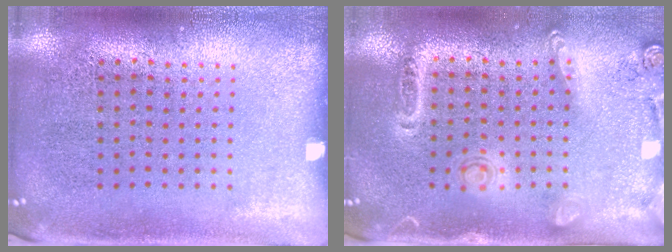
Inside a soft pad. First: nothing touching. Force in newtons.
{"total": 1.6, "press": 1.4, "slide": 0.8}